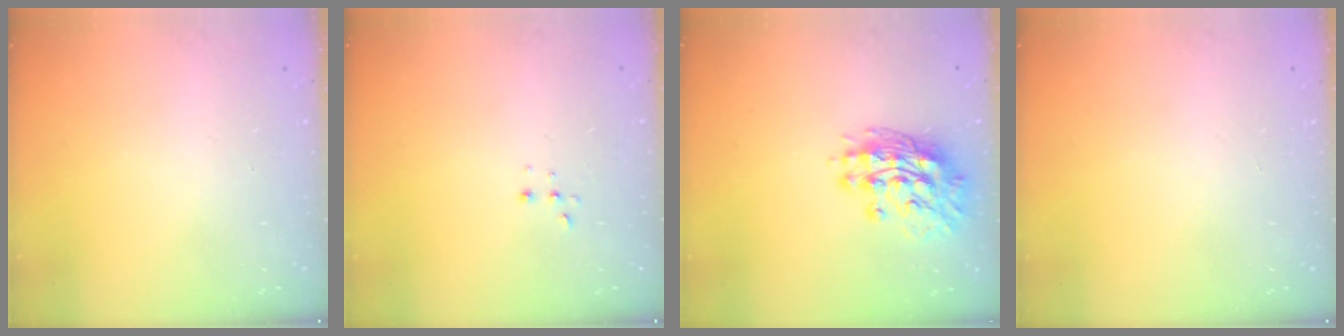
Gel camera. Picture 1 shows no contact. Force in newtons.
{"total": 2.2, "press": 2.2, "slide": 0.5}
{"total": 13.6, "press": 13.5, "slide": 1.1}
{"total": 0.0}